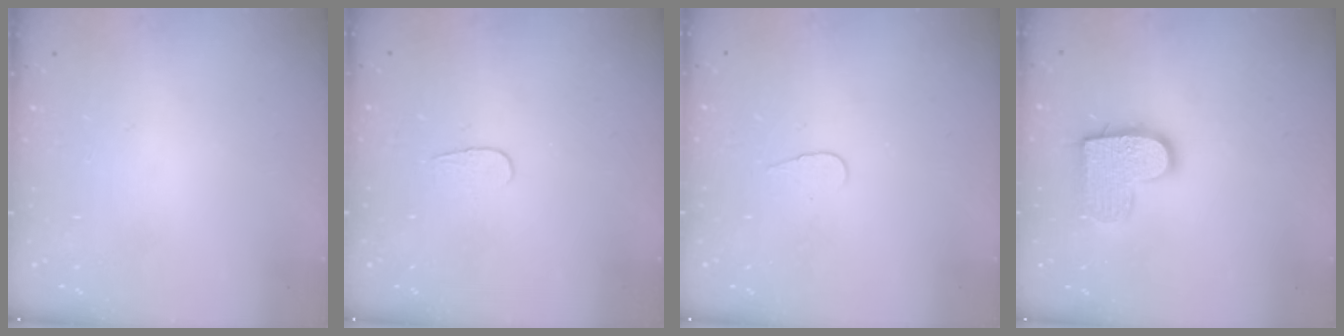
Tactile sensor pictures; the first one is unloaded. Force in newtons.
{"total": 4.3, "press": 4.3, "slide": 0.3}
{"total": 4.0, "press": 4.0, "slide": 0.4}
{"total": 12.7, "press": 12.7, "slide": 0.7}